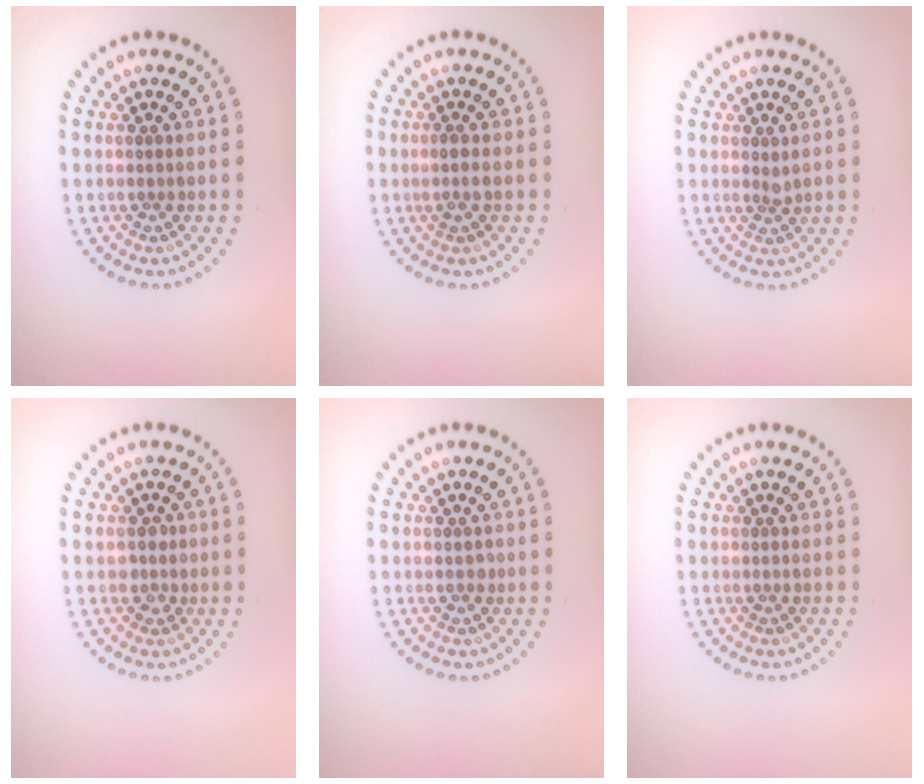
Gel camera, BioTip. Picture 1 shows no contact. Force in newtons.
{"total": 1.0, "press": 0.8, "slide": 0.5}
{"total": 0.7, "press": 0.5, "slide": 0.5}
{"total": 1.4, "press": 1.2, "slide": 0.7}
{"total": 0.5, "press": 0.5, "slide": 0.2}
{"total": 0.0}